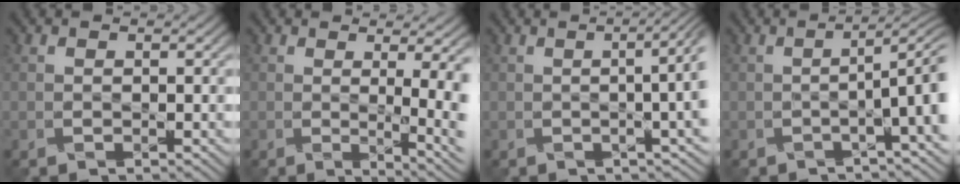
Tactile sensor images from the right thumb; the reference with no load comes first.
{"total": 6.1, "force": [-0.2, 1.6, 5.9], "torque": [-0.065, 0.003, 0.002]}
{"total": 6.9, "force": [0.3, 1.6, 6.7], "torque": [-0.081, 0.014, -0.001]}
{"total": 5.2, "force": [-1.3, 0.1, 5.1], "torque": [-0.074, 0.009, -0.024]}